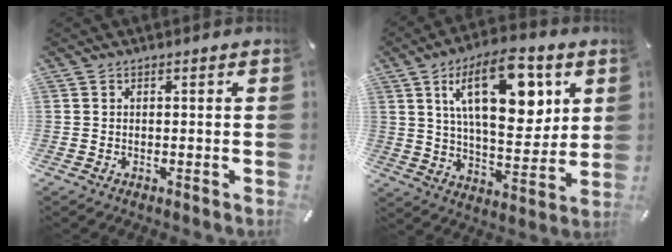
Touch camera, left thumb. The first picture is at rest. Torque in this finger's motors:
{"motor_torque": [2.56, 2.44, 0.99, 0.10, 0.24]}